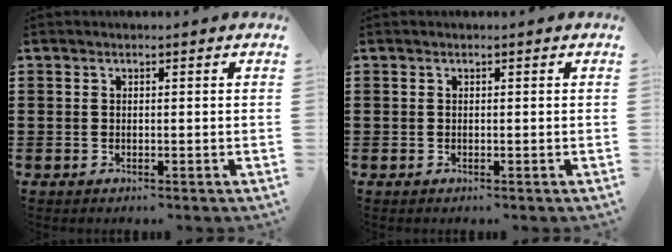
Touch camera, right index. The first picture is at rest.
{"total": 0.0}